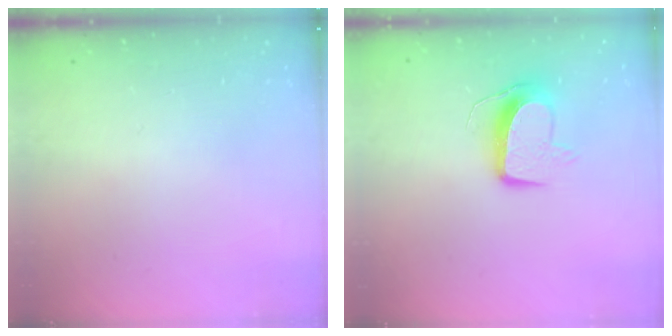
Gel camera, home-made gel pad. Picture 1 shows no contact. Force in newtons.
{"total": 10.4, "press": 10.3, "slide": 0.8}